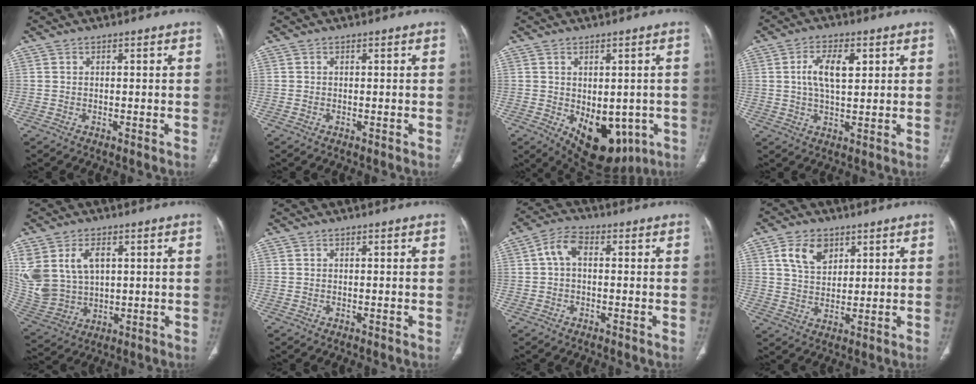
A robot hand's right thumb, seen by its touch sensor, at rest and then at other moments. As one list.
[{"total": 0.0}, {"total": 13.3, "force": [-4.0, 8.2, 9.7], "torque": [-0.104, -0.005, -0.032]}, {"total": 7.3, "force": [1.9, 3.5, 6.2], "torque": [-0.112, 0.000, 0.035]}, {"total": 16.2, "force": [4.5, 11.5, 10.5], "torque": [-0.241, -0.002, 0.112]}, {"total": 0.0}, {"total": 4.8, "force": [0.4, 2.9, 3.9], "torque": [-0.070, 0.016, -0.002]}, {"total": 7.5, "force": [3.5, 5.0, 4.3], "torque": [-0.059, -0.015, 0.067]}]